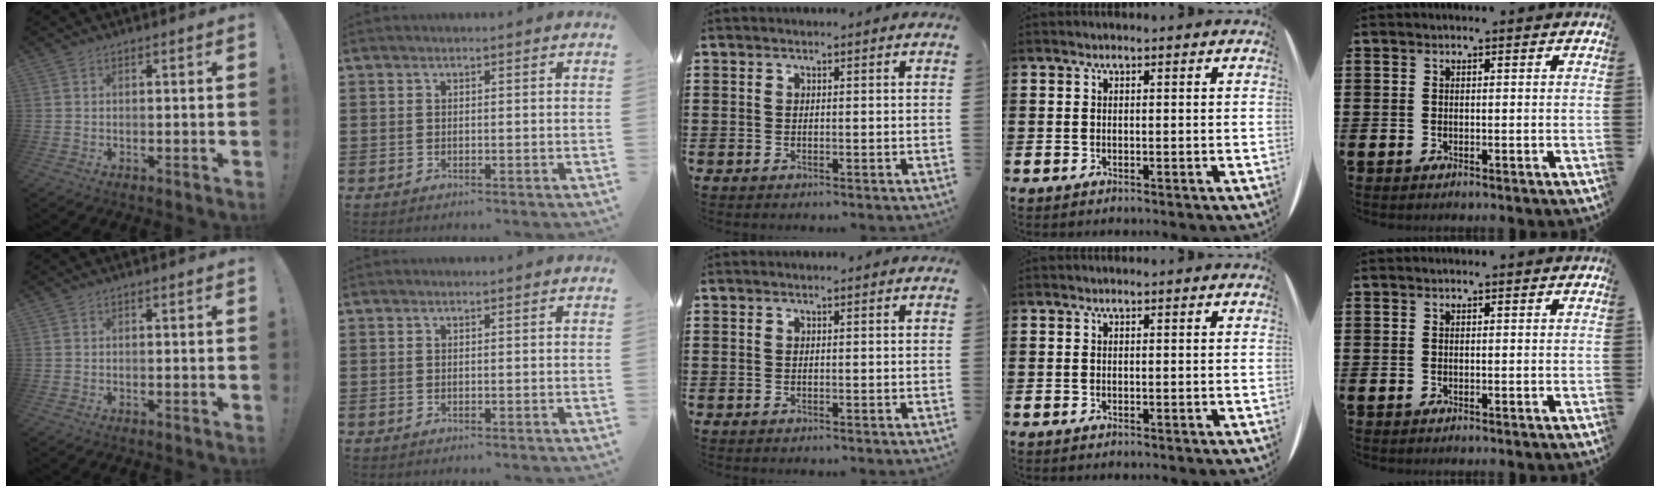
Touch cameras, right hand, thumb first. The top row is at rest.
{}